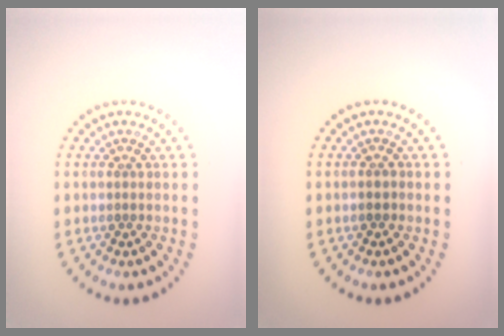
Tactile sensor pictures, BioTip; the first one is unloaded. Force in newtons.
{"total": 0.9, "press": 0.8, "slide": 0.5}